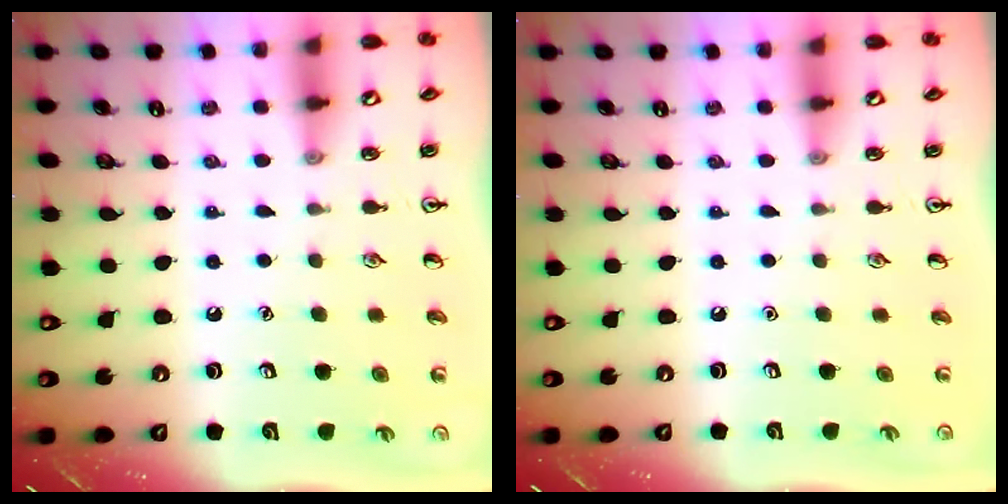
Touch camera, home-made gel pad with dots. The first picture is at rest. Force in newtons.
{"total": 0.0}